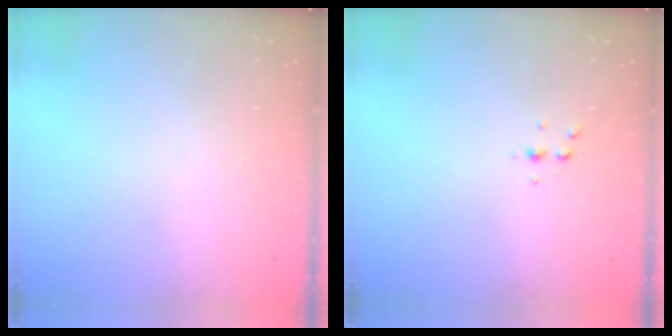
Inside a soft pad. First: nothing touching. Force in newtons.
{"total": 3.1, "press": 3.1, "slide": 0.5}